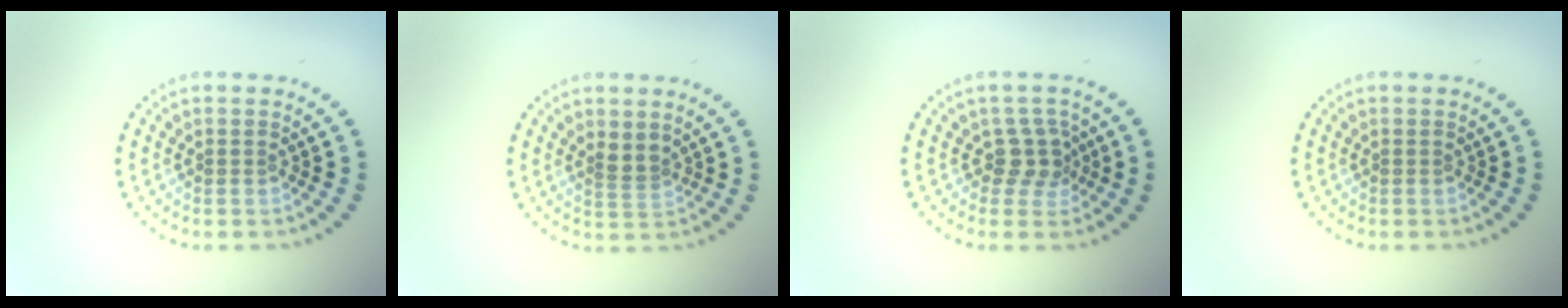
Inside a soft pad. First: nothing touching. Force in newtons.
{"total": 1.7, "press": 1.2, "slide": 1.2}
{"total": 2.4, "press": 1.8, "slide": 1.5}
{"total": 0.0}